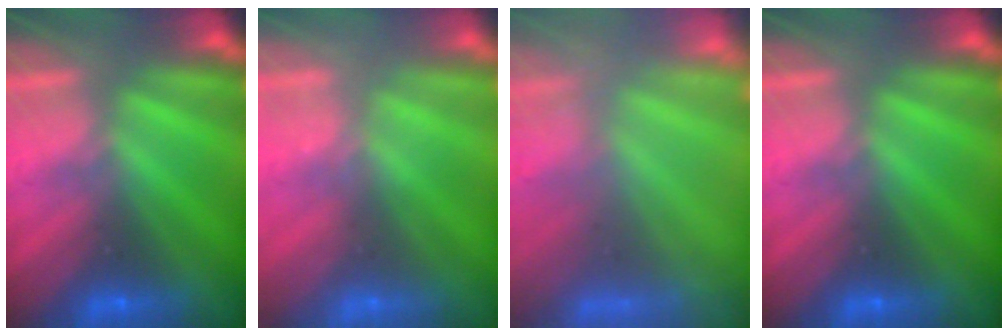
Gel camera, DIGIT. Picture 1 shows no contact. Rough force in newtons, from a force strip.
{"total": 2.4}
{"total": 7.2}
{"total": 0.0}